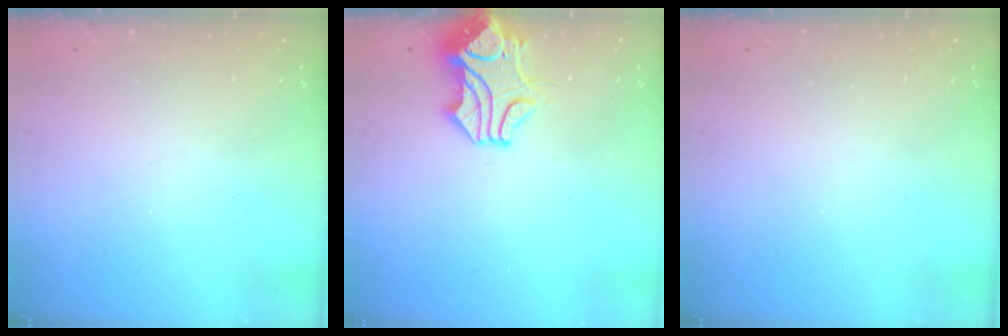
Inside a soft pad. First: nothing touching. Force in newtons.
{"total": 2.1, "press": 1.9, "slide": 1.0}
{"total": 0.0}